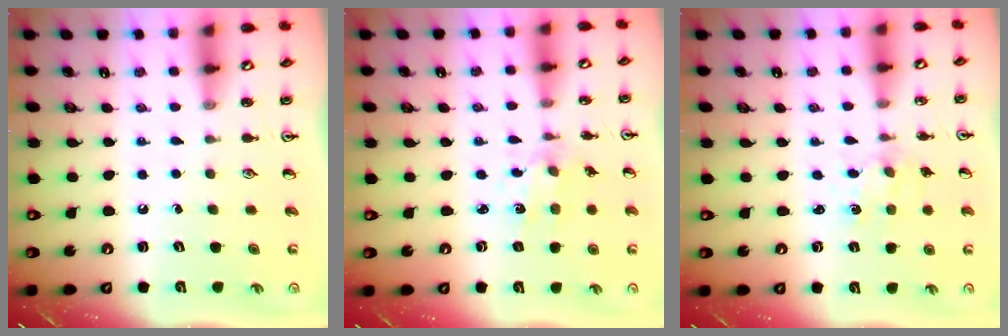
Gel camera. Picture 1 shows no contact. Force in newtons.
{"total": 2.0, "press": 1.9, "slide": 0.4}
{"total": 3.0, "press": 3.0, "slide": 0.3}